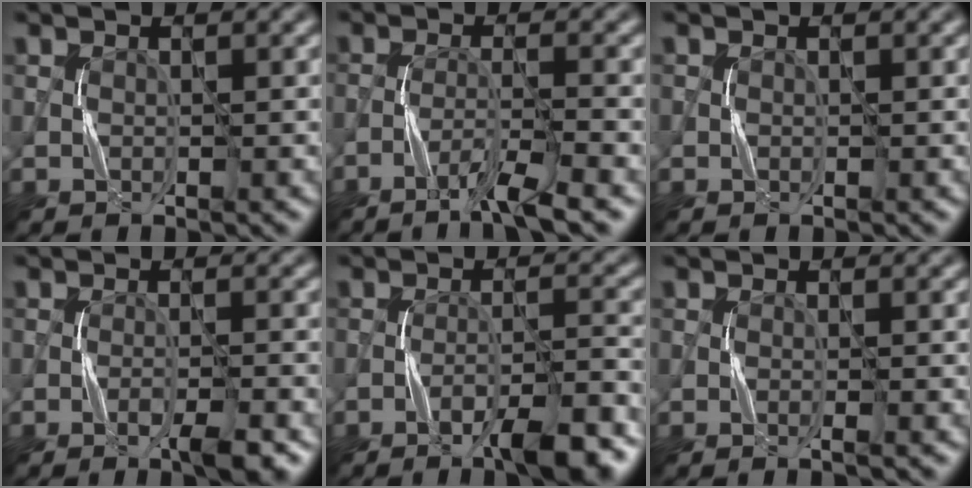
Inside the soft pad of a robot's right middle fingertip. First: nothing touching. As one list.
[{"total": 3.5, "force": [-2.4, -0.1, 2.5], "torque": [-0.039, 0.005, -0.056]}, {"total": 0.0}, {"total": 3.1, "force": [-2.1, 0.3, 2.3], "torque": [-0.039, 0.002, -0.035]}, {"total": 5.8, "force": [-4.1, 0.8, 4.1], "torque": [-0.061, 0.006, -0.062]}, {"total": 0.6, "force": [-0.2, -0.2, 0.5], "torque": [-0.008, -0.002, -0.004]}]